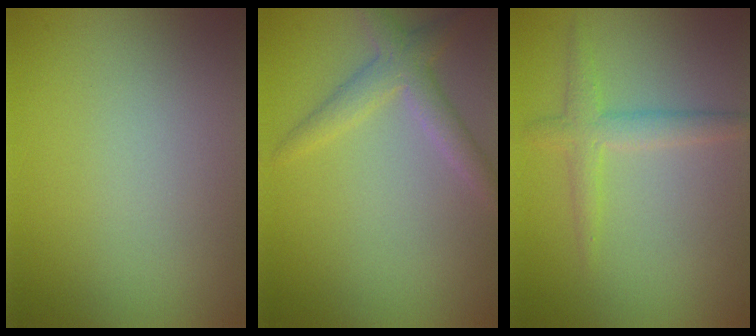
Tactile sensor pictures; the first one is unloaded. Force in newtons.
{"total": 2.8, "press": 2.7, "slide": 0.2}
{"total": 2.4, "press": 2.4, "slide": 0.2}